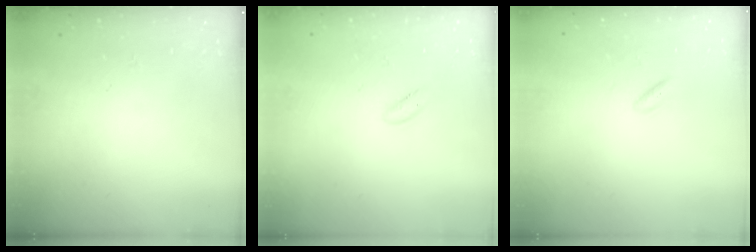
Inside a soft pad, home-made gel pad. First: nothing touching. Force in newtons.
{"total": 0.6, "press": 0.5, "slide": 0.4}
{"total": 2.3, "press": 2.1, "slide": 1.0}